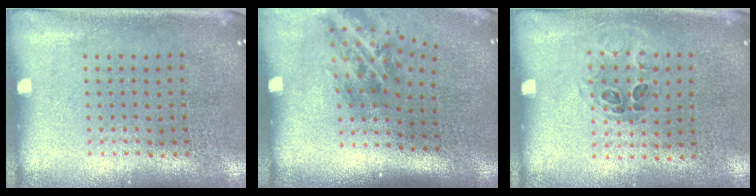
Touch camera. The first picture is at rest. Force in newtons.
{"total": 1.9, "press": 1.3, "slide": 1.5}
{"total": 1.0, "press": 0.7, "slide": 0.7}